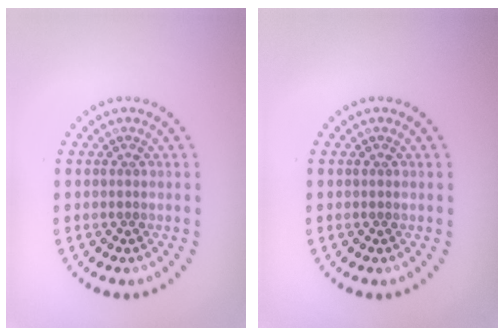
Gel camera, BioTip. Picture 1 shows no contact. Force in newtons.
{"total": 0.0}